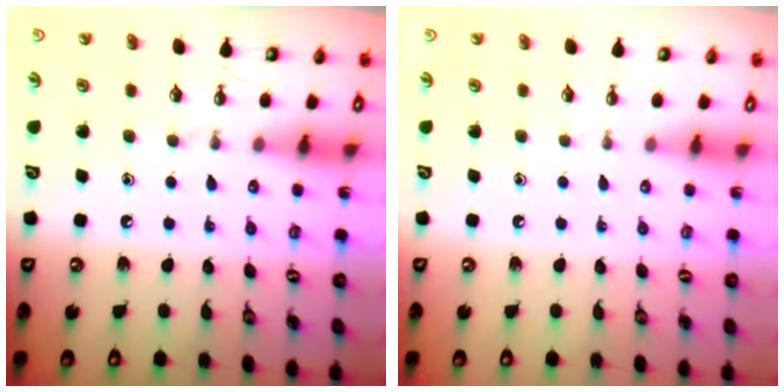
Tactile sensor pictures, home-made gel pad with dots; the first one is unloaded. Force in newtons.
{"total": 0.0}